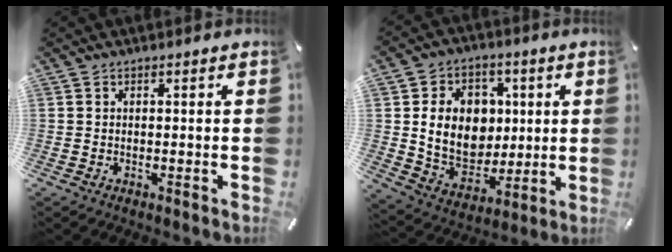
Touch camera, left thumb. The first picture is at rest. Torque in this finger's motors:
{"motor_torque": [0.64, 0.65, 0.48, 0.01, 0.18]}